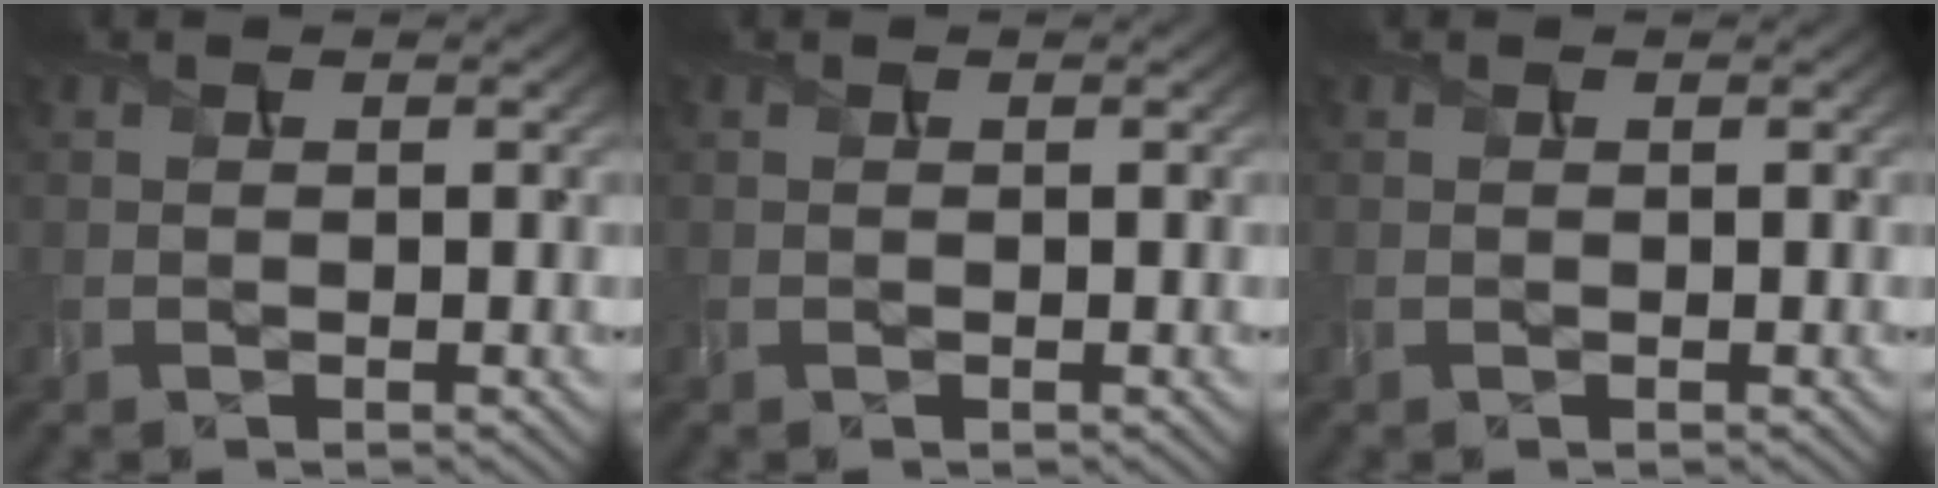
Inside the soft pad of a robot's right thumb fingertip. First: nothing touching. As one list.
[{"total": 0.0}, {"total": 0.0}]